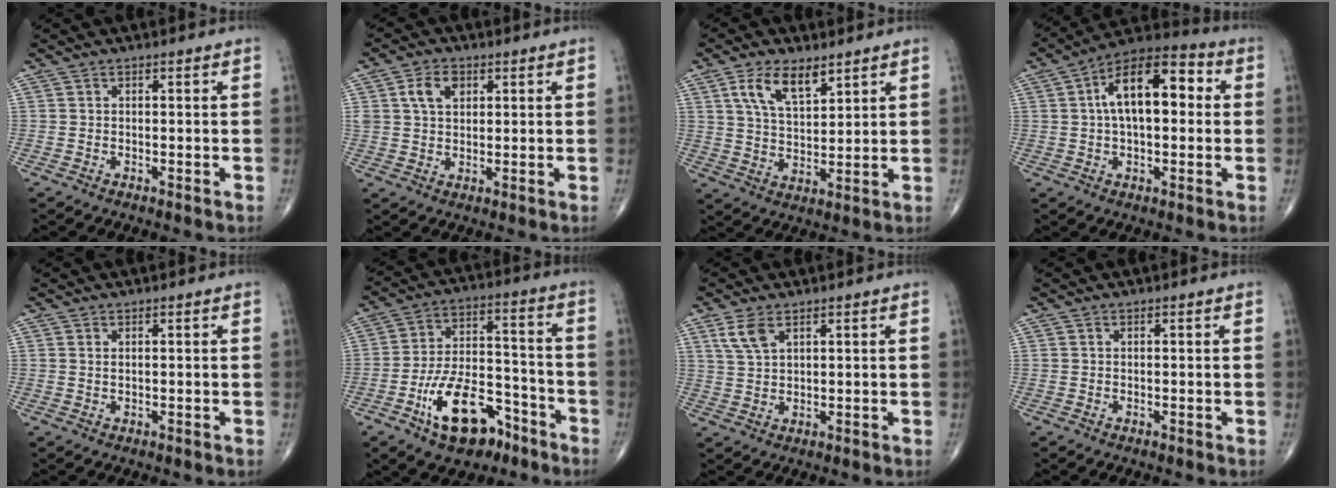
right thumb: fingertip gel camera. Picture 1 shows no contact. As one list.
[{"total": 5.5, "force": [2.0, 3.7, 3.5], "torque": [-0.052, 0.000, 0.037]}, {"total": 8.9, "force": [5.0, 4.1, 6.1], "torque": [-0.102, -0.024, 0.099]}, {"total": 15.1, "force": [2.3, 7.6, 12.8], "torque": [-0.196, 0.035, 0.028]}, {"total": 0.6, "force": [0.3, 0.2, 0.5], "torque": [-0.009, -0.001, 0.007]}, {"total": 15.5, "force": [-8.4, 8.3, 10.1], "torque": [-0.150, 0.065, -0.135]}, {"total": 4.5, "force": [2.6, 2.1, 3.0], "torque": [-0.065, -0.002, 0.060]}, {"total": 0.0}]